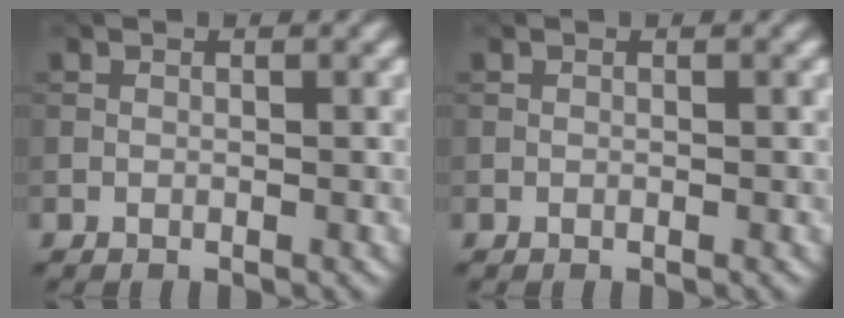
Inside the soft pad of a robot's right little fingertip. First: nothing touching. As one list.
[{"total": 0.0}]